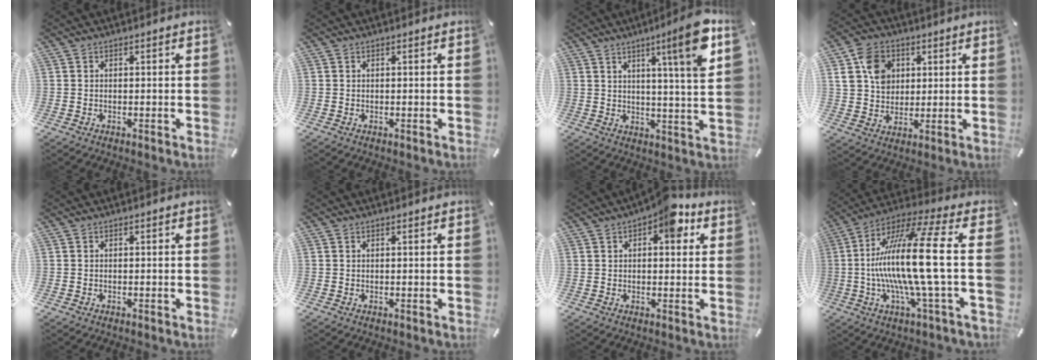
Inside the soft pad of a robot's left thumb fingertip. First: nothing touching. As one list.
[{"total": 0.0}, {"total": 13.0, "force": [6.9, 0.2, 11.1], "torque": [-0.167, -0.033, 0.096]}, {"total": 9.7, "force": [3.0, 8.2, 4.4], "torque": [-0.087, 0.009, 0.058]}, {"total": 0.0}, {"total": 0.0}, {"total": 9.2, "force": [3.9, 4.7, 6.9], "torque": [-0.076, -0.015, 0.058]}, {"total": 22.0, "force": [-0.2, 1.9, 21.9], "torque": [-0.461, -0.016, -0.021]}]